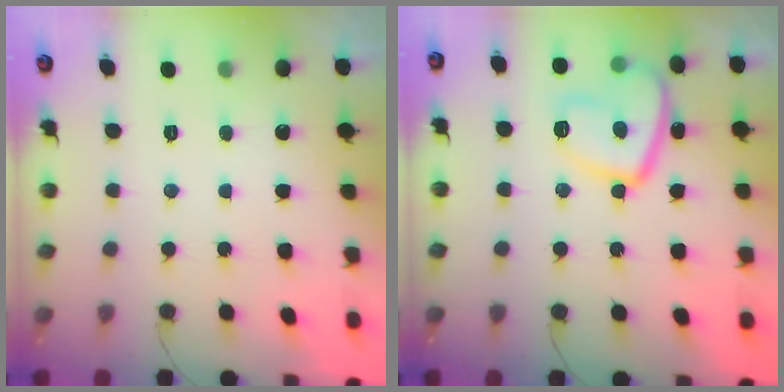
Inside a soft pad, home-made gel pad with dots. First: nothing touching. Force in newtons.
{"total": 12.9, "press": 12.9, "slide": 1.3}